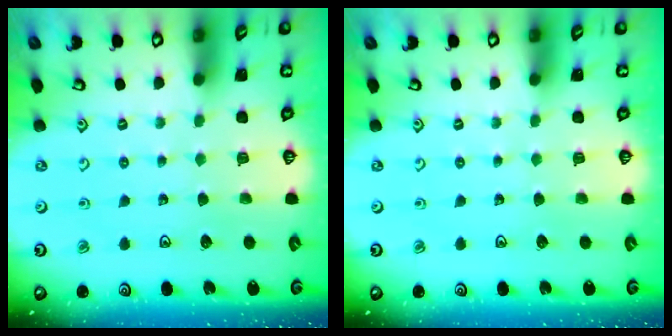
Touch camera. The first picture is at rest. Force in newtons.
{"total": 0.0}